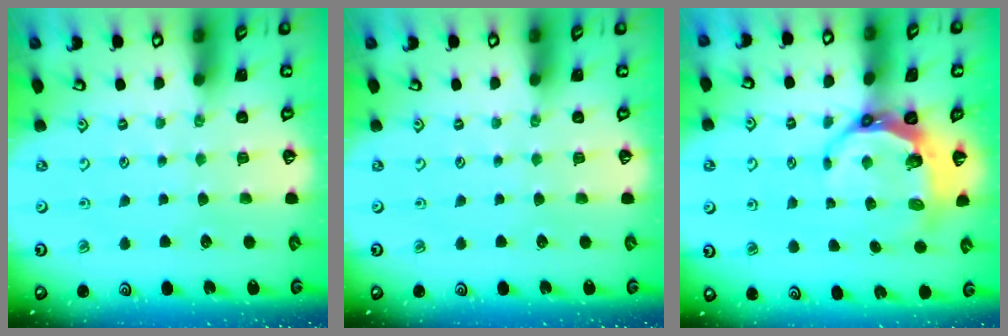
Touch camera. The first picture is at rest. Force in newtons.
{"total": 0.0}
{"total": 8.8, "press": 7.8, "slide": 3.9}